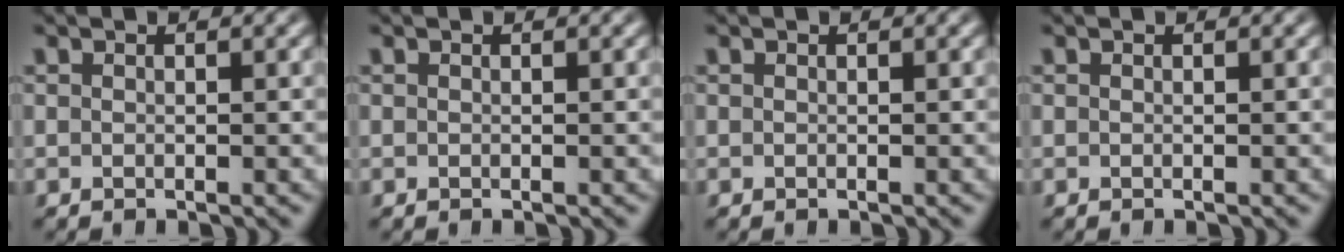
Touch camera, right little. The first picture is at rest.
{"total": 0.0}
{"total": 0.0}
{"total": 0.0}